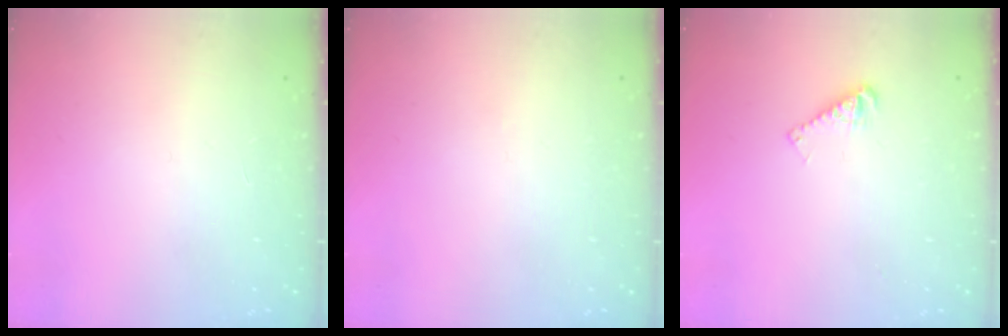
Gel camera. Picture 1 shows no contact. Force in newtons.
{"total": 0.0}
{"total": 4.5, "press": 4.5, "slide": 0.3}